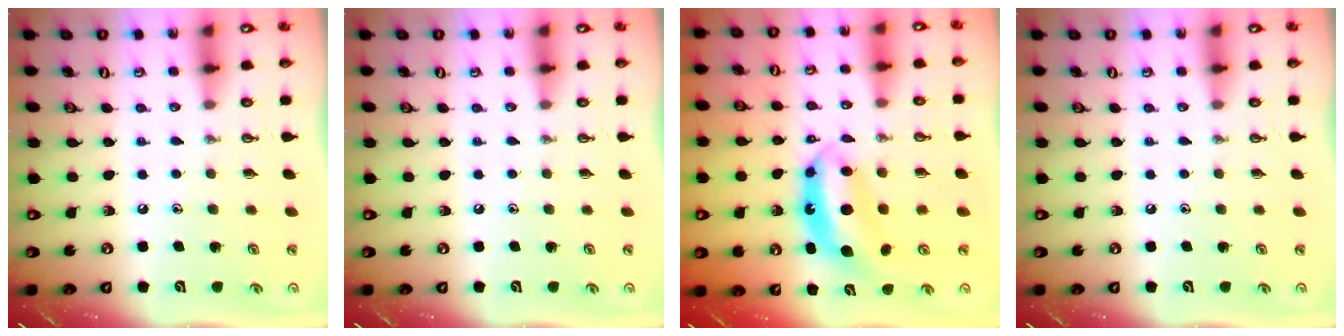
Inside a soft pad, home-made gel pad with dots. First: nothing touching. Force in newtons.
{"total": 0.0}
{"total": 7.2, "press": 7.2, "slide": 0.7}
{"total": 0.0}